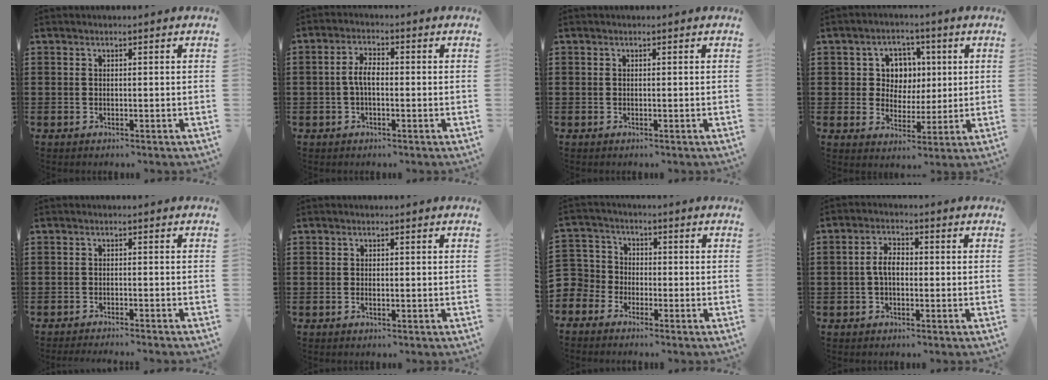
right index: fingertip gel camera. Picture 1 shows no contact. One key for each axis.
{"total": 3.6, "fx": -0.5, "fy": 1.6, "fz": 3.2, "tx": -0.075, "ty": 0.001, "tz": -0.016}
{"total": 0.0}
{"total": 6.1, "fx": 1.5, "fy": 5.5, "fz": 2.2, "tx": -0.054, "ty": 0.014, "tz": 0.020}
{"total": 1.6, "fx": -1.6, "fy": -0.3, "fz": 0.1, "tx": -0.003, "ty": 0.002, "tz": -0.031}
{"total": 1.0, "fx": -0.2, "fy": 0.4, "fz": 0.9, "tx": -0.017, "ty": -0.004, "tz": -0.003}
{"total": 4.1, "fx": -2.6, "fy": 3.2, "fz": 0.0, "tx": -0.040, "ty": -0.004, "tz": -0.066}
{"total": 3.7, "fx": -0.5, "fy": 2.0, "fz": 3.1, "tx": -0.073, "ty": 0.001, "tz": -0.014}